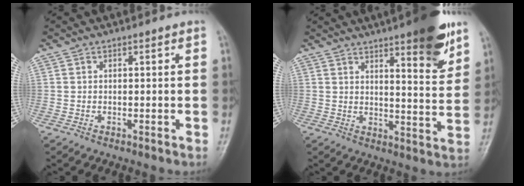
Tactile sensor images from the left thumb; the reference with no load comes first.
{"total": 13.2, "force": [8.3, 2.8, 9.8], "torque": [-0.109, -0.049, 0.115]}